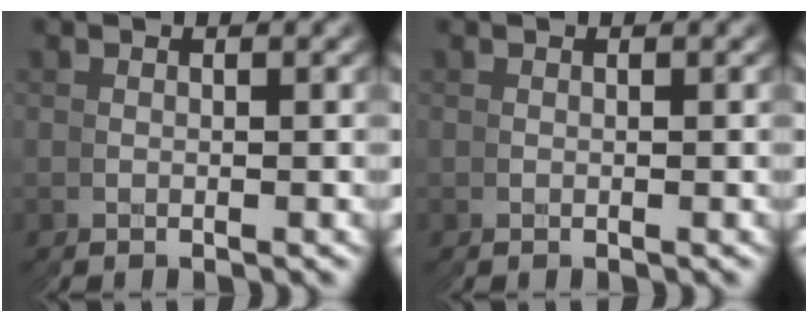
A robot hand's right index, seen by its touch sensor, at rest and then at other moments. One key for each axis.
{"total": 0.0}